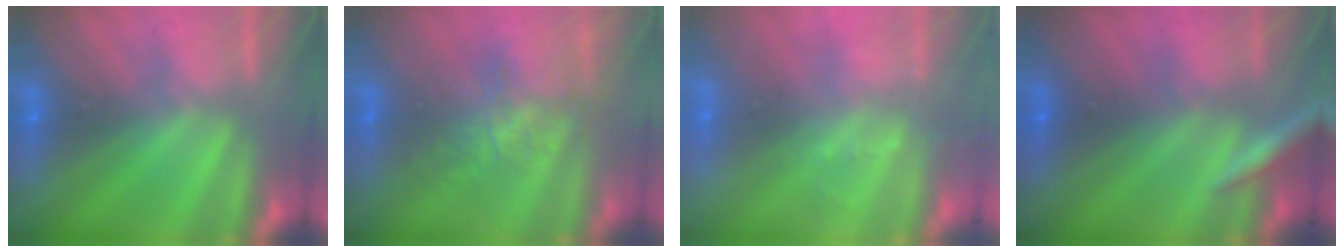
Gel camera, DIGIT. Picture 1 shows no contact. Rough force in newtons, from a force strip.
{"total": 4.0}
{"total": 2.4}
{"total": 2.7}